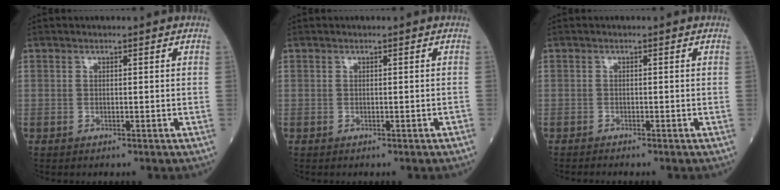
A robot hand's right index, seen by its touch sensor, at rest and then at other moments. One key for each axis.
{"total": 0.0}
{"total": 0.8, "fx": -0.8, "fy": -0.2, "fz": 0.0, "tx": -0.004, "ty": -0.002, "tz": -0.016}